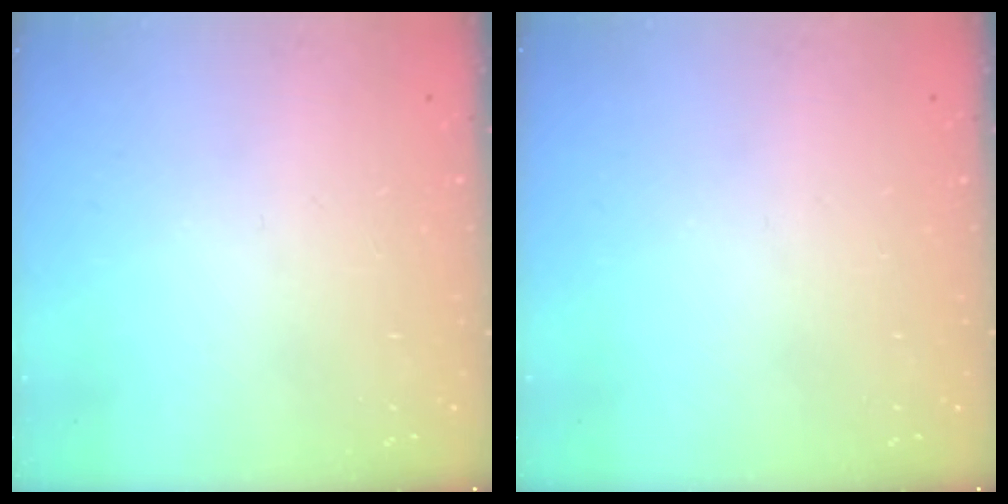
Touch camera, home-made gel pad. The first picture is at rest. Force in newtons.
{"total": 0.0}